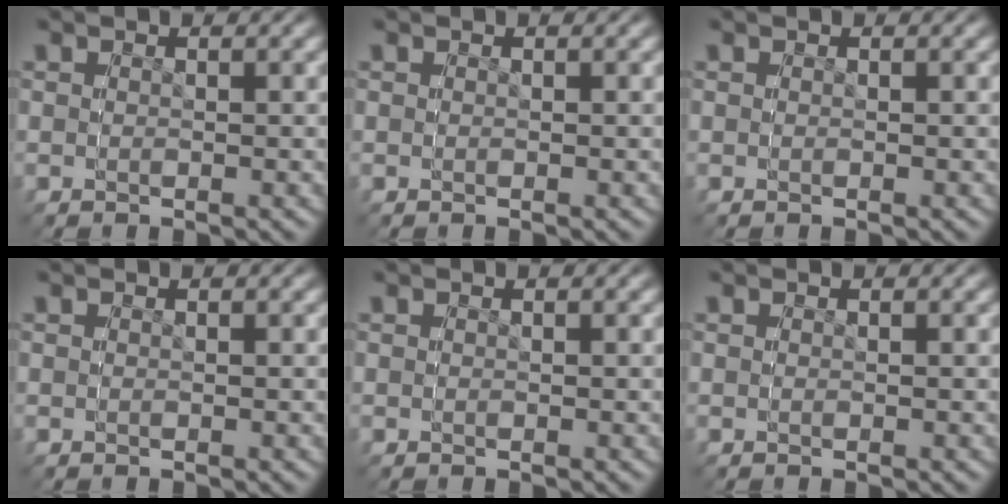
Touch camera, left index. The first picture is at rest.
{"total": 0.0}
{"total": 0.0}
{"total": 0.0}
{"total": 0.0}
{"total": 0.0}